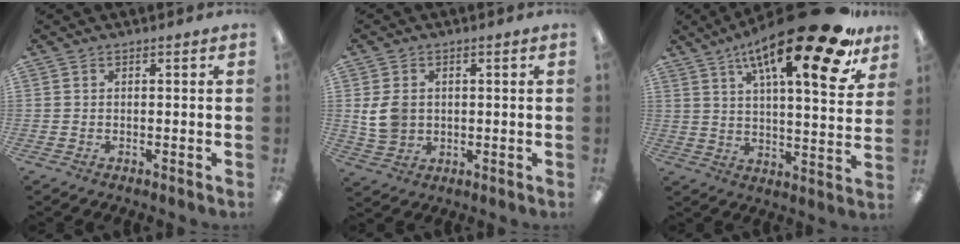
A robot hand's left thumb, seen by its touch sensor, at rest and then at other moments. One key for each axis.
{"total": 6.5, "fx": 0.9, "fy": 5.4, "fz": 3.5, "tx": -0.069, "ty": 0.003, "tz": 0.017}
{"total": 23.3, "fx": 14.3, "fy": 5.8, "fz": 17.4, "tx": -0.266, "ty": -0.083, "tz": 0.223}